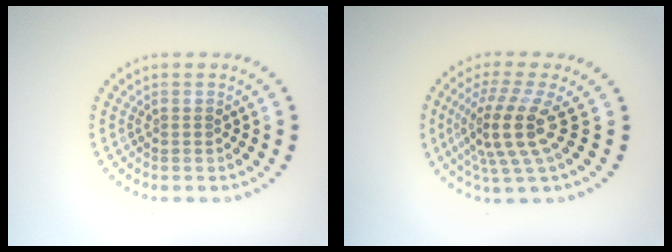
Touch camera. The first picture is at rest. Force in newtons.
{"total": 4.8, "press": 3.6, "slide": 3.2}